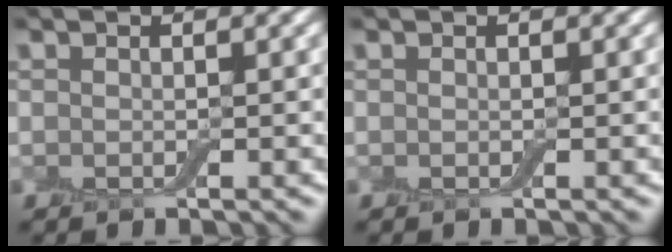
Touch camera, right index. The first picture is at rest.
{"total": 0.0}